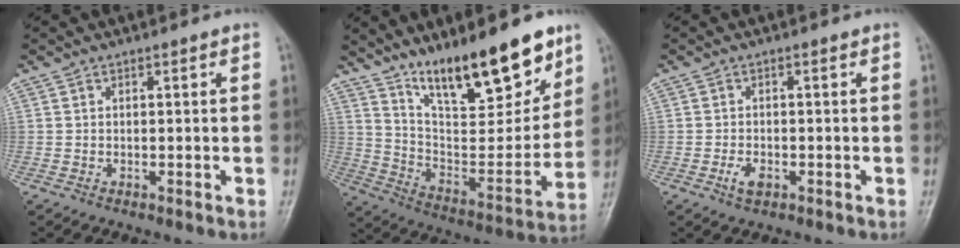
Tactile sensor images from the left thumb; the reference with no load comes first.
{"total": 20.9, "force": [14.6, 6.3, 13.7], "torque": [-0.170, -0.080, 0.252]}
{"total": 2.5, "force": [-1.0, 1.4, 1.7], "torque": [-0.034, 0.000, -0.018]}